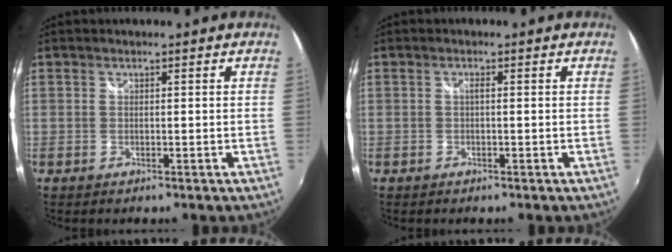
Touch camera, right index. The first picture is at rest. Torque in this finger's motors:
{"motor_torque": [0.23, 0.06, 0.09, 0.03]}